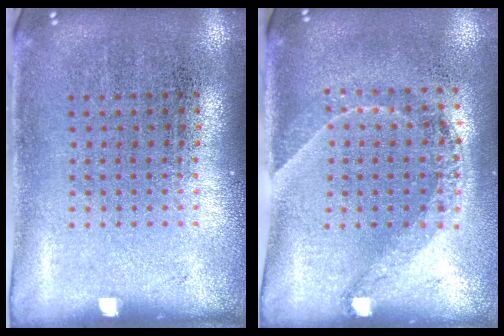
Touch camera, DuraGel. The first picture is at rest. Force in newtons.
{"total": 1.5, "press": 1.1, "slide": 0.9}